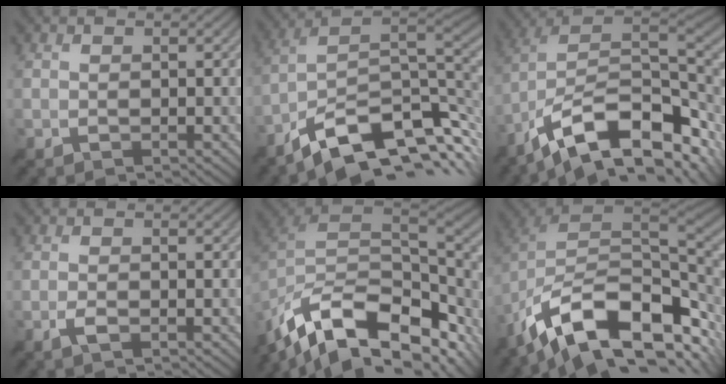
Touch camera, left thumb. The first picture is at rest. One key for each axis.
{"total": 13.1, "fx": -5.7, "fy": 5.9, "fz": 10.1, "tx": -0.196, "ty": 0.002, "tz": -0.104}
{"total": 15.9, "fx": -6.1, "fy": 7.4, "fz": 12.6, "tx": -0.239, "ty": 0.006, "tz": -0.112}
{"total": 1.3, "fx": -0.5, "fy": 0.3, "fz": 1.1, "tx": -0.024, "ty": 0.004, "tz": -0.010}
{"total": 15.8, "fx": -7.4, "fy": 8.9, "fz": 10.8, "tx": -0.242, "ty": -0.031, "tz": -0.119}
{"total": 15.4, "fx": -5.3, "fy": 8.4, "fz": 11.8, "tx": -0.221, "ty": -0.015, "tz": -0.092}